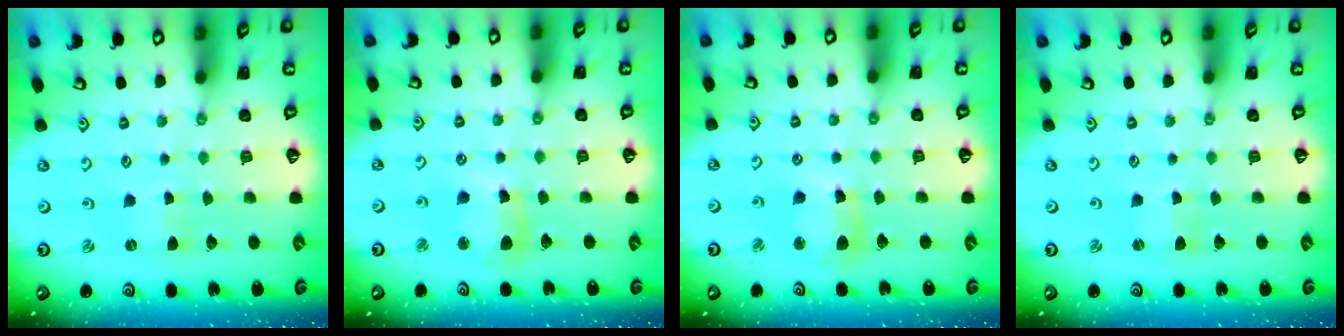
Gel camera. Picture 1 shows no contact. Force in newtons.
{"total": 9.5, "press": 9.4, "slide": 1.1}
{"total": 9.5, "press": 9.4, "slide": 1.1}
{"total": 0.9, "press": 0.8, "slide": 0.2}